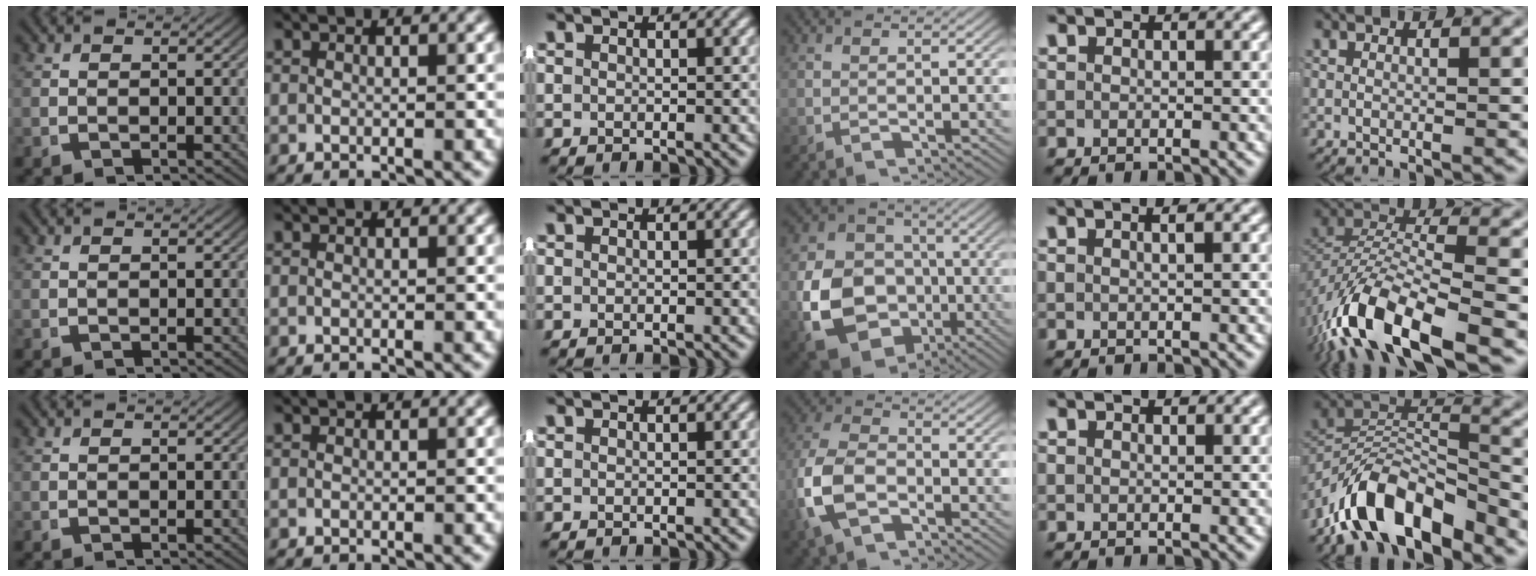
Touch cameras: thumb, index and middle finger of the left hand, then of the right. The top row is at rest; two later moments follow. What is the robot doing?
{"motion": "lift_and_place", "object": "jacket"}